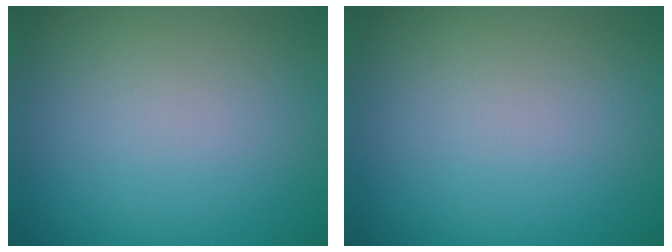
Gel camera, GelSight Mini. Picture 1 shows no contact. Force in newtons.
{"total": 0.0}